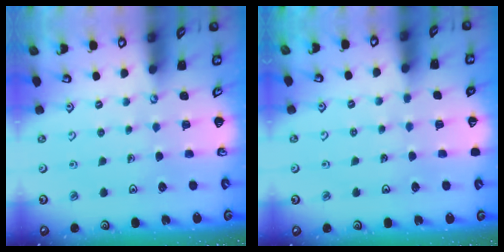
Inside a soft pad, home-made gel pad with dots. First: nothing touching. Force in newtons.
{"total": 1.3, "press": 1.3, "slide": 0.2}